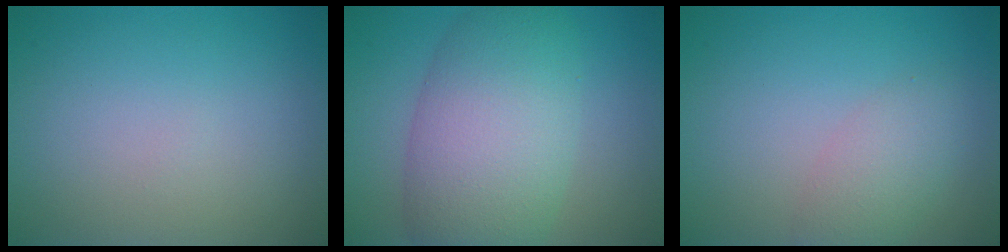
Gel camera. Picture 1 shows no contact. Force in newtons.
{"total": 9.1, "press": 9.1, "slide": 0.3}
{"total": 2.6, "press": 2.6, "slide": 0.1}